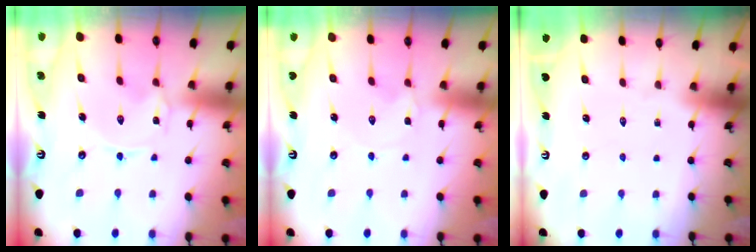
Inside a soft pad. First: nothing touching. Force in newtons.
{"total": 0.9, "press": 0.9, "slide": 0.1}
{"total": 0.0}